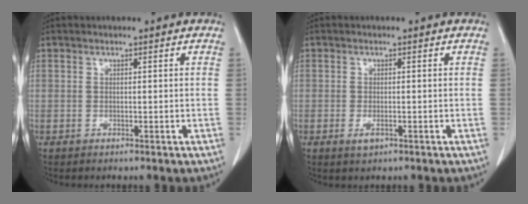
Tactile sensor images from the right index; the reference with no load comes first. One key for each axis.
{"total": 1.7, "fx": -0.7, "fy": 0.6, "fz": 1.4, "tx": -0.025, "ty": -0.003, "tz": -0.007}